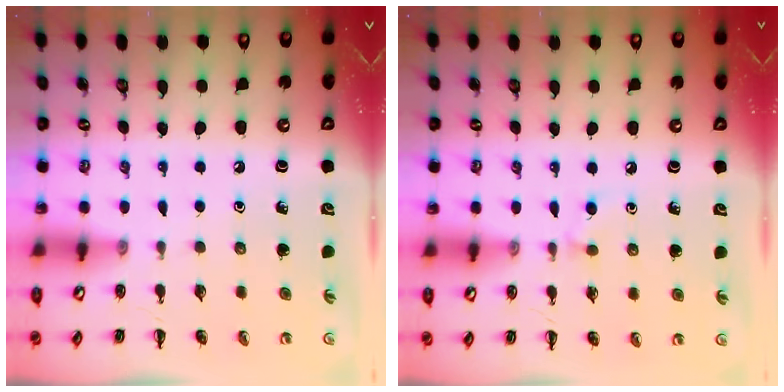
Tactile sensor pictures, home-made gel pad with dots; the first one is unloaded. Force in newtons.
{"total": 4.3, "press": 4.0, "slide": 1.5}